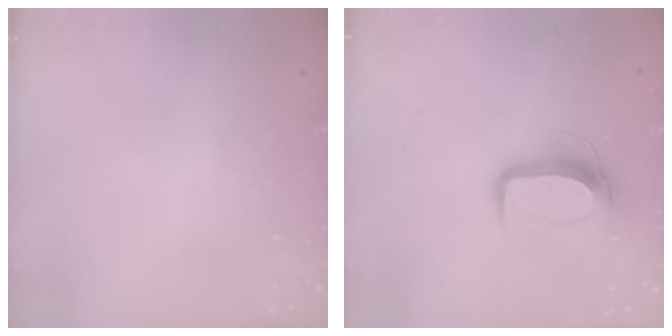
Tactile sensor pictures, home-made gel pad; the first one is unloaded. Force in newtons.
{"total": 9.8, "press": 9.7, "slide": 1.0}